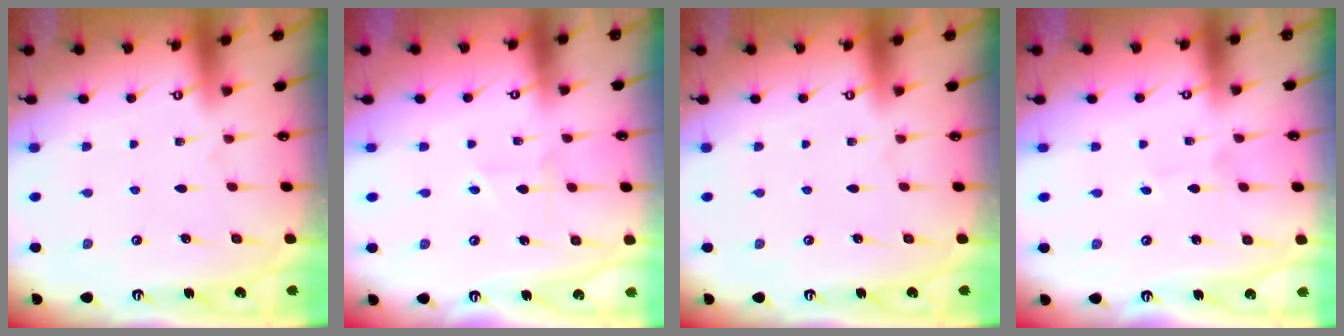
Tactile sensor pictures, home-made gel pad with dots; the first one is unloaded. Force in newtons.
{"total": 2.7, "press": 2.5, "slide": 0.9}
{"total": 0.0}
{"total": 0.5, "press": 0.5, "slide": 0.0}